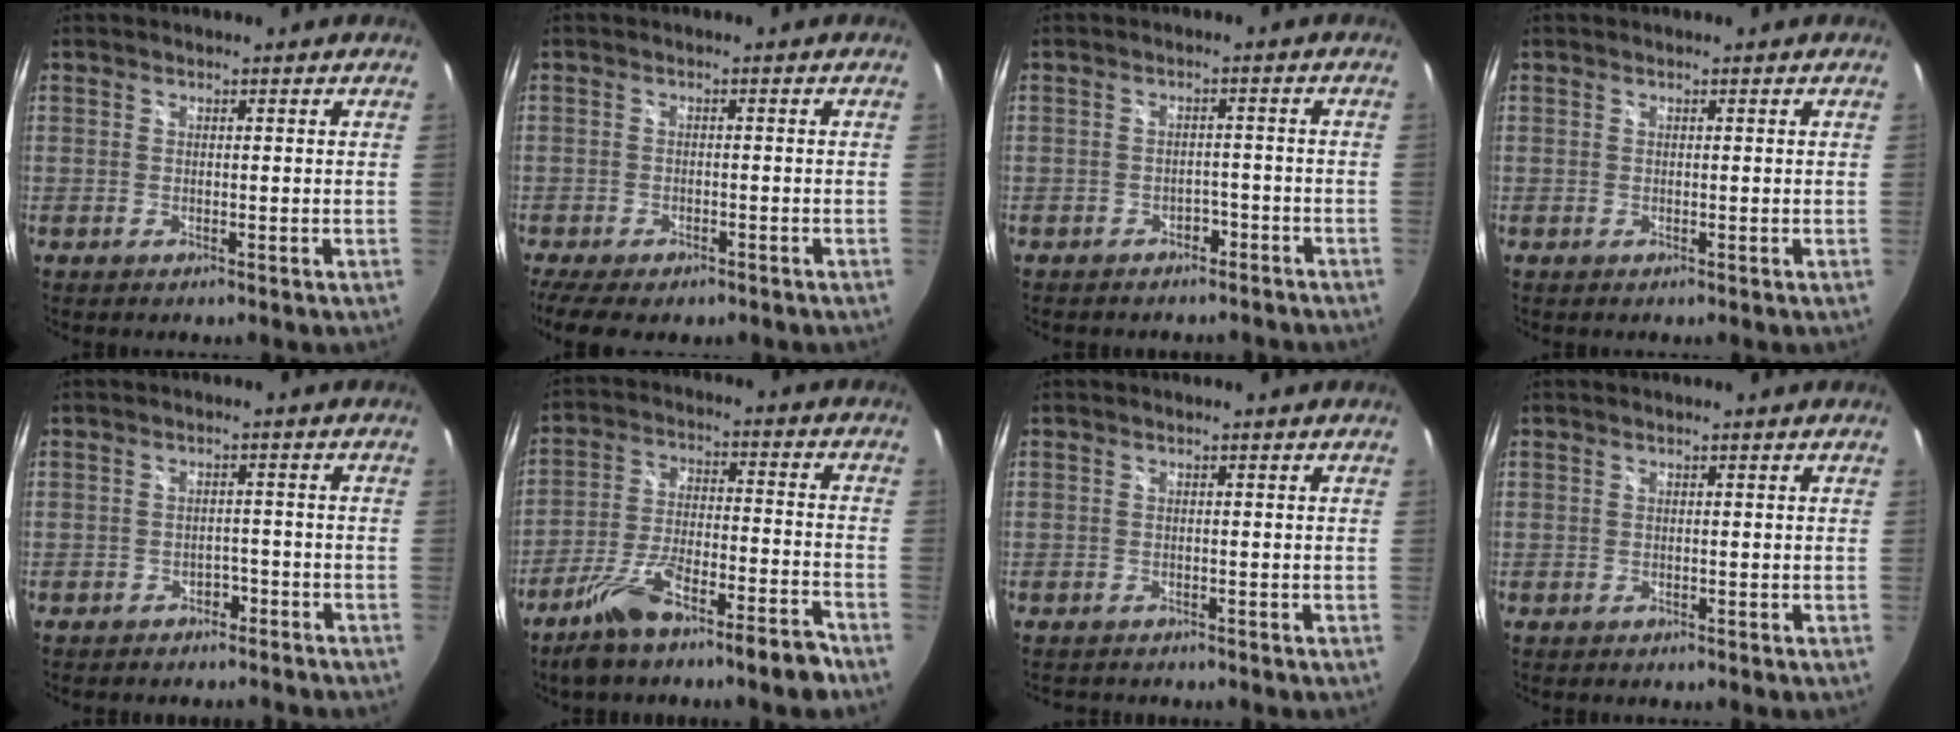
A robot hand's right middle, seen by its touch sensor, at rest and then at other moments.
{"total": 9.8, "force": [-7.2, 3.7, 5.4], "torque": [-0.125, -0.036, -0.117]}
{"total": 6.5, "force": [-5.3, 3.3, 1.8], "torque": [-0.036, 0.008, -0.061]}
{"total": 0.0}
{"total": 7.3, "force": [-6.2, 3.3, 2.1], "torque": [-0.045, 0.006, -0.076]}
{"total": 13.2, "force": [-10.2, 2.1, 8.1], "torque": [-0.152, 0.003, -0.166]}
{"total": 2.9, "force": [-2.7, 0.8, 0.7], "torque": [-0.017, -0.011, -0.040]}
{"total": 0.8, "force": [-0.7, 0.3, 0.2], "torque": [-0.006, 0.001, -0.009]}